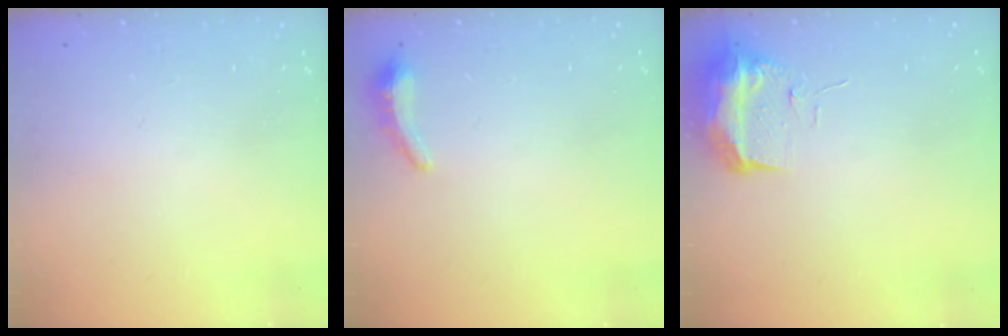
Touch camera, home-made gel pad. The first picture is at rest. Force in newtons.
{"total": 5.1, "press": 4.7, "slide": 2.0}
{"total": 9.2, "press": 9.2, "slide": 1.1}